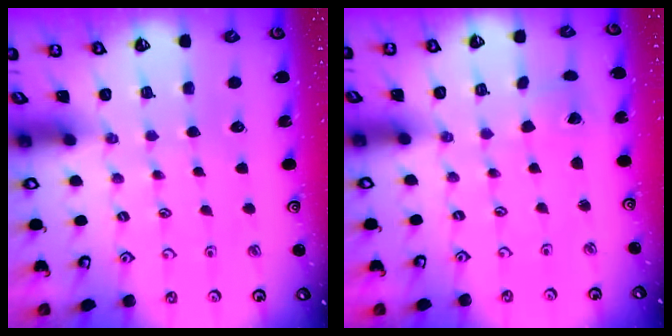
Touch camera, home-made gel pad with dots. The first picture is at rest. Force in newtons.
{"total": 2.4, "press": 2.4, "slide": 0.2}